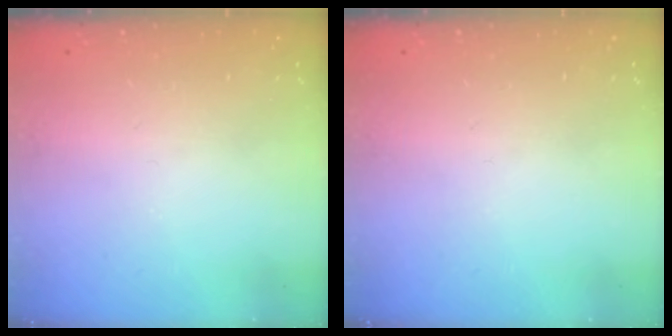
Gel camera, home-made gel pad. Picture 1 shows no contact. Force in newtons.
{"total": 0.0}